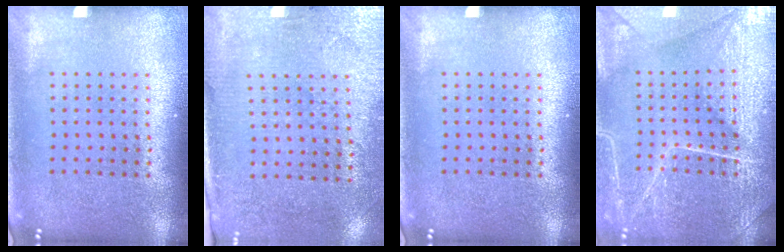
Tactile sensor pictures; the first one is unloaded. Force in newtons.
{"total": 2.8, "press": 2.4, "slide": 1.3}
{"total": 0.0}
{"total": 4.1, "press": 4.1, "slide": 0.4}